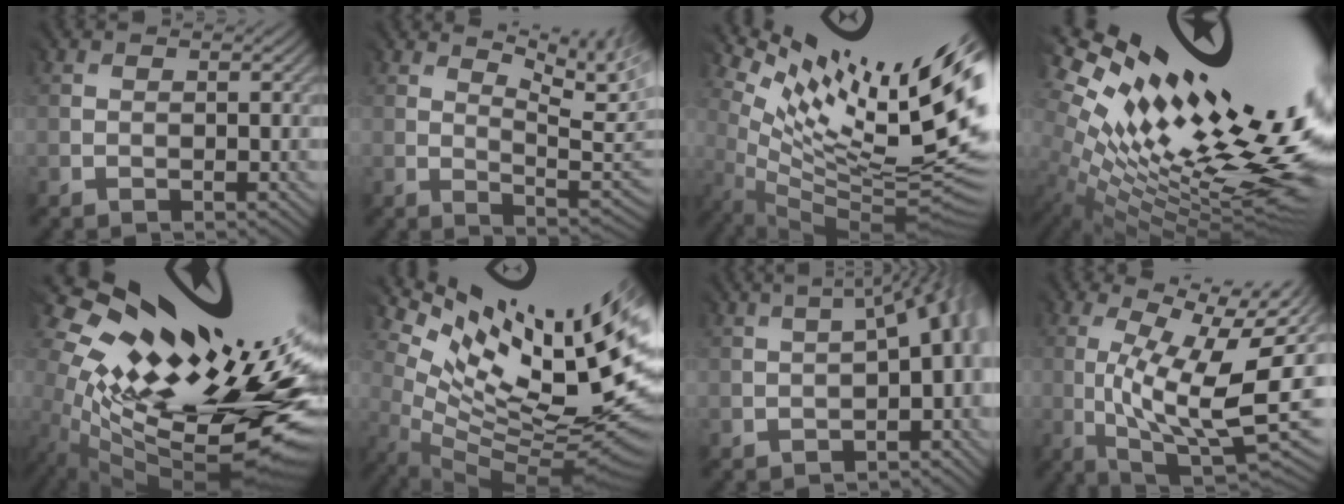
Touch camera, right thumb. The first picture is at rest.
{"total": 12.2, "force": [4.9, 4.5, 10.3], "torque": [-0.162, 0.024, 0.091]}
{"total": 15.0, "force": [6.0, 3.9, 13.2], "torque": [-0.224, -0.009, 0.130]}
{"total": 17.4, "force": [5.5, 6.5, 15.2], "torque": [-0.244, 0.002, 0.109]}
{"total": 17.2, "force": [1.5, 7.4, 15.4], "torque": [-0.260, -0.004, 0.042]}
{"total": 13.5, "force": [6.0, 4.0, 11.4], "torque": [-0.196, -0.010, 0.136]}
{"total": 6.6, "force": [-2.4, 2.8, 5.5], "torque": [-0.055, -0.011, -0.021]}
{"total": 15.1, "force": [-1.9, 5.4, 14.0], "torque": [-0.208, -0.009, -0.024]}